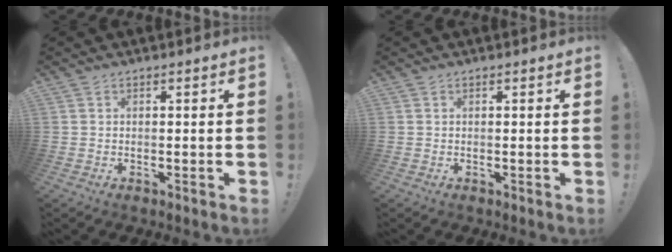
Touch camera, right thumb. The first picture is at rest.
{"total": 0.0}